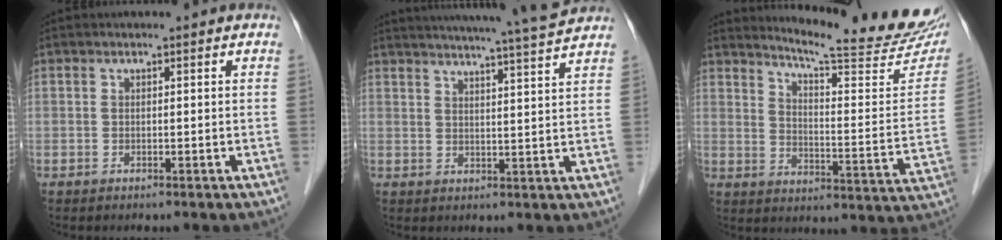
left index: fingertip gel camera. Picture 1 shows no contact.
{"total": 14.0, "force": [13.0, -1.6, 5.0], "torque": [-0.088, -0.024, 0.167]}
{"total": 21.4, "force": [19.6, 0.6, 8.5], "torque": [-0.123, -0.091, 0.244]}